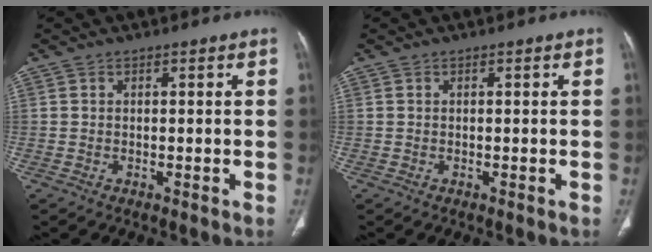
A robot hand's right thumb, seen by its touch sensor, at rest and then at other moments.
{"total": 0.0}